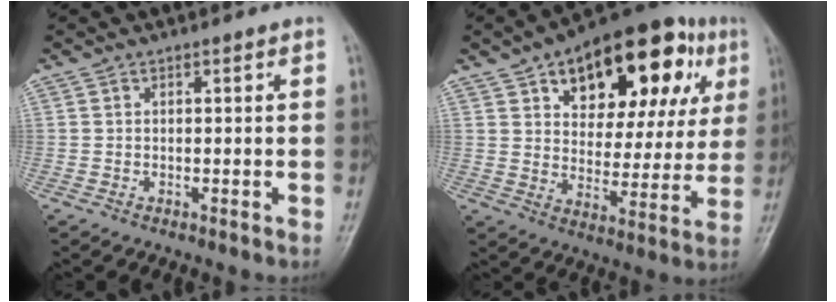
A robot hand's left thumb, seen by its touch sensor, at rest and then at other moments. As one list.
[{"total": 24.8, "force": [11.0, 13.2, 17.9], "torque": [-0.208, 0.008, 0.160]}]